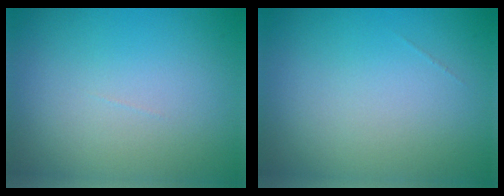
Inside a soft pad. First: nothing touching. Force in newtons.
{"total": 0.0}